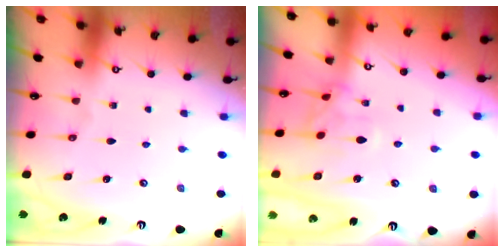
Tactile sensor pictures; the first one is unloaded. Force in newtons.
{"total": 0.0}